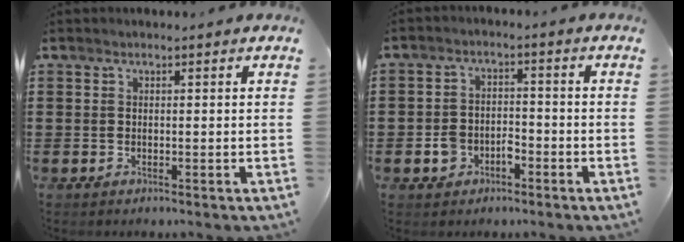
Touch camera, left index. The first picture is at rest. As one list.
[{"total": 3.4, "force": [-2.0, 2.3, 1.5], "torque": [-0.029, 0.005, -0.040]}]